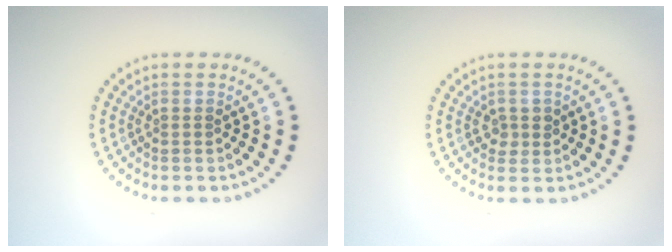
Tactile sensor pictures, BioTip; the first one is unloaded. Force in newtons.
{"total": 1.4, "press": 1.3, "slide": 0.6}